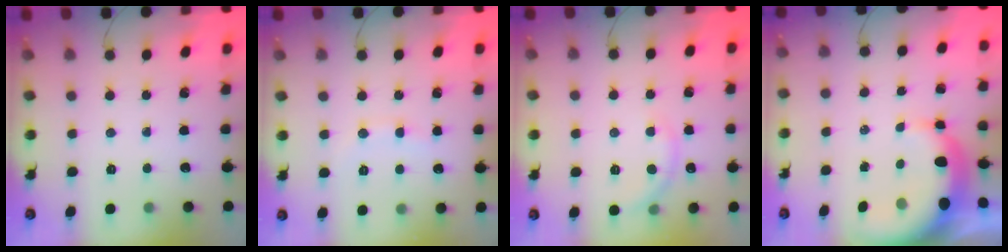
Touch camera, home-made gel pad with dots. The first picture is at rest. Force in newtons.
{"total": 4.8, "press": 4.6, "slide": 1.2}
{"total": 3.0, "press": 2.9, "slide": 1.0}
{"total": 8.4, "press": 8.3, "slide": 1.5}